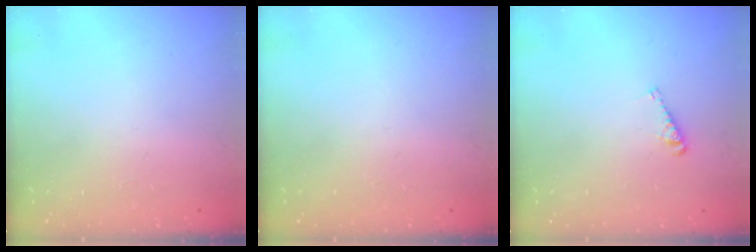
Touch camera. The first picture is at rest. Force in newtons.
{"total": 0.0}
{"total": 3.0, "press": 3.0, "slide": 0.2}